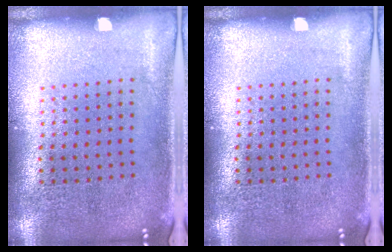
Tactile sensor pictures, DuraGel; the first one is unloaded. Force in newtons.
{"total": 0.0}